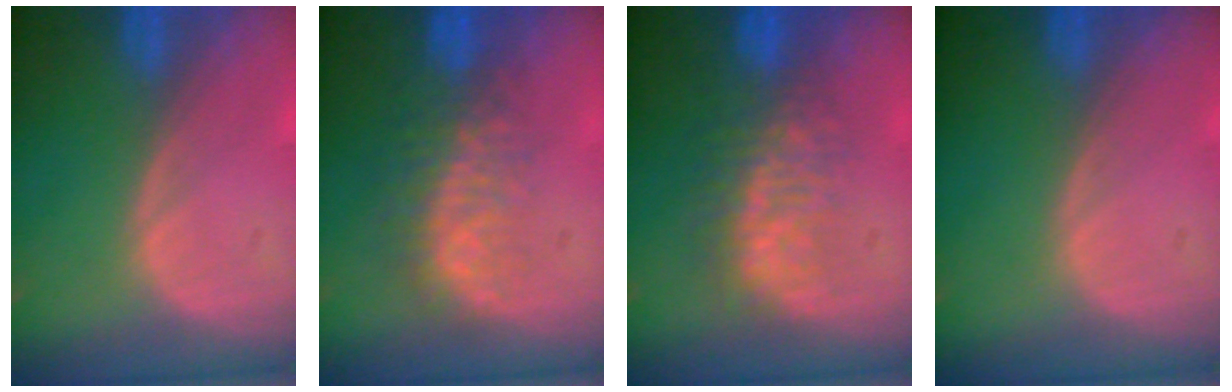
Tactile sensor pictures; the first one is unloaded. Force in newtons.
{"total": 8.3, "press": 7.0, "slide": 4.4}
{"total": 7.7, "press": 7.1, "slide": 3.1}
{"total": 0.0}